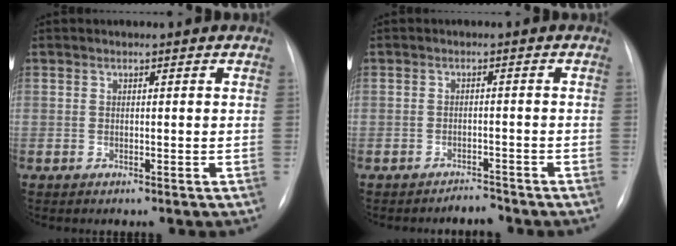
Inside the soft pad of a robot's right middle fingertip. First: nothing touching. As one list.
[{"total": 1.9, "force": [-1.8, 0.3, -0.3], "torque": [0.008, -0.003, -0.025]}]